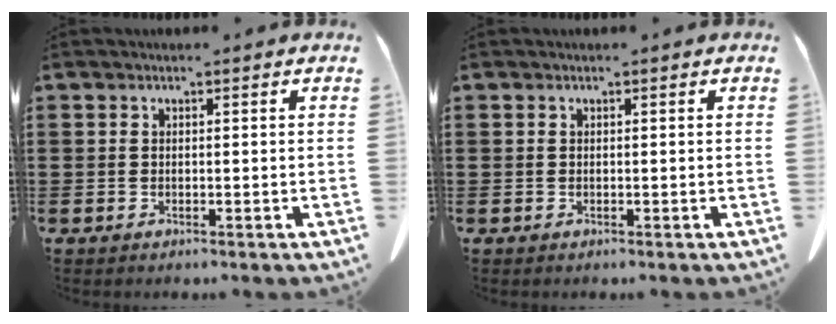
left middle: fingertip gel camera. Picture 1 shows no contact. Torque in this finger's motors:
{"motor_torque": [-0.35, -0.36, 0.05, 0.01]}